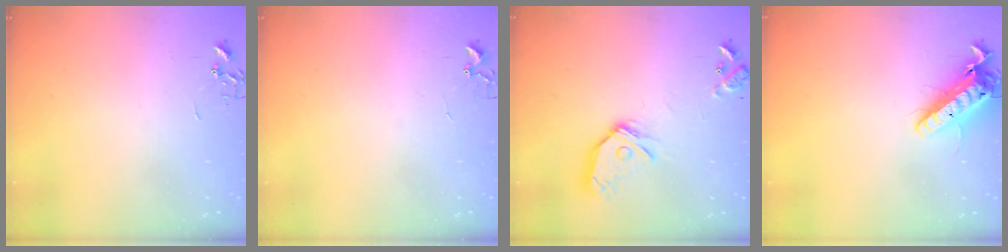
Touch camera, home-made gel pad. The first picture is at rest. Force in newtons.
{"total": 5.1, "press": 5.1, "slide": 0.3}
{"total": 15.0, "press": 14.9, "slide": 2.2}
{"total": 15.6, "press": 15.4, "slide": 2.8}